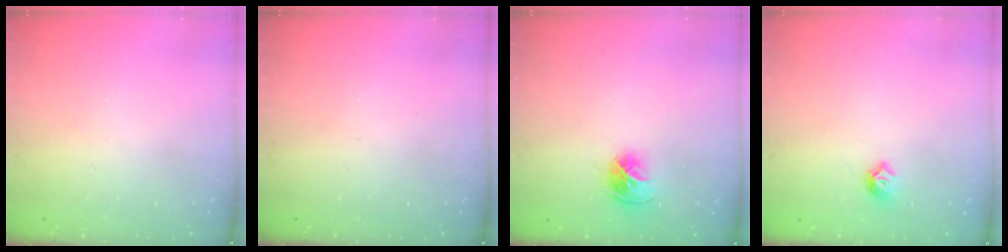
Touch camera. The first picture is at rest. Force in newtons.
{"total": 0.0}
{"total": 9.9, "press": 9.8, "slide": 1.0}
{"total": 6.3, "press": 6.3, "slide": 0.8}